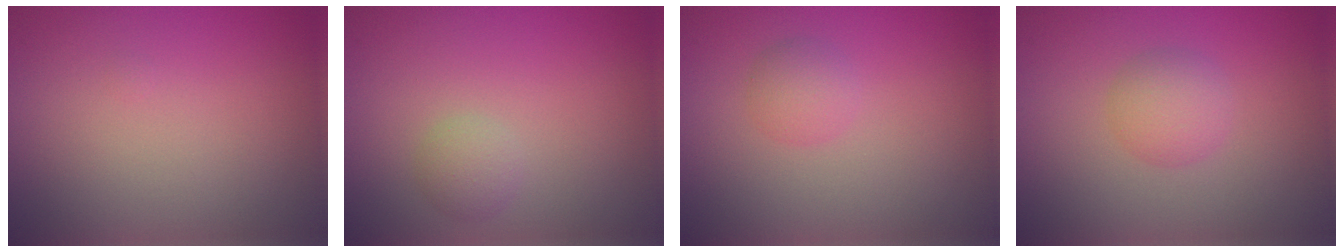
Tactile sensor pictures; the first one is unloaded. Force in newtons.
{"total": 1.4, "press": 1.4, "slide": 0.0}
{"total": 1.6, "press": 1.6, "slide": 0.0}
{"total": 2.4, "press": 2.4, "slide": 0.1}